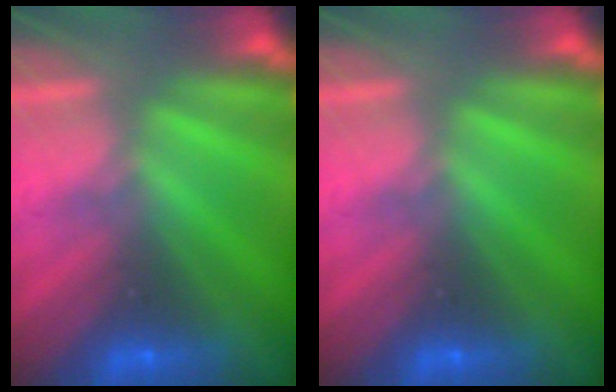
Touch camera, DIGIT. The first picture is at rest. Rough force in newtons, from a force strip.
{"total": 0.0}